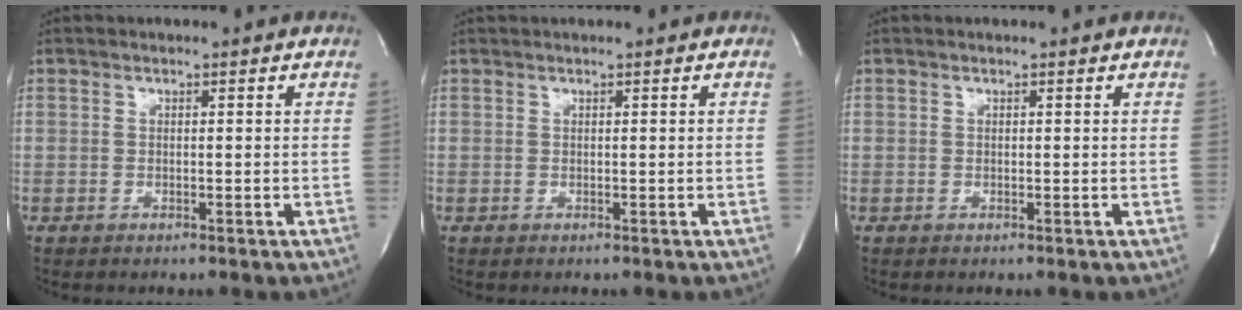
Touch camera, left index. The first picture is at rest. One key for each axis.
{"total": 1.6, "fx": 1.6, "fy": -0.1, "fz": 0.5, "tx": -0.008, "ty": 0.019, "tz": 0.025}
{"total": 1.0, "fx": 1.0, "fy": 0.3, "fz": 0.1, "tx": -0.009, "ty": 0.006, "tz": 0.009}